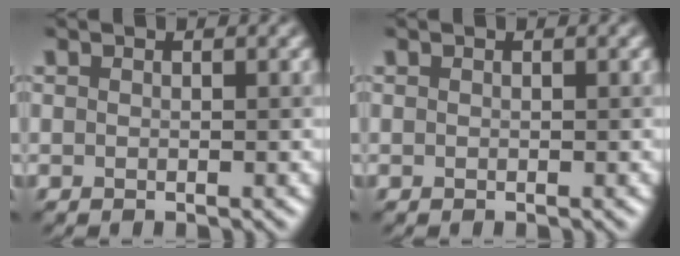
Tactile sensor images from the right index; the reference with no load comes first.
{"total": 0.0}